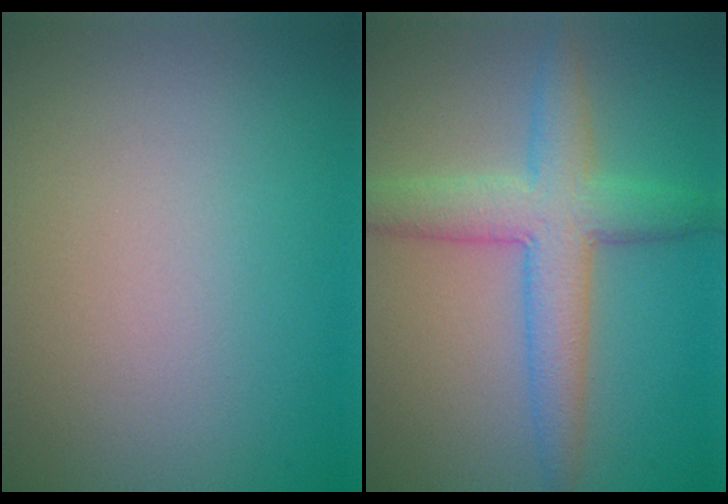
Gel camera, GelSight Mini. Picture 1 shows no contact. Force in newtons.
{"total": 5.5, "press": 5.5, "slide": 0.1}